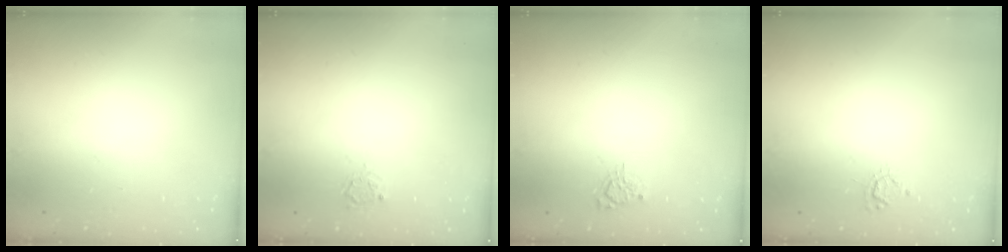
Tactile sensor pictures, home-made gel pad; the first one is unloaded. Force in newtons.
{"total": 2.9, "press": 2.9, "slide": 0.3}
{"total": 3.8, "press": 3.8, "slide": 0.5}
{"total": 5.0, "press": 5.0, "slide": 0.5}